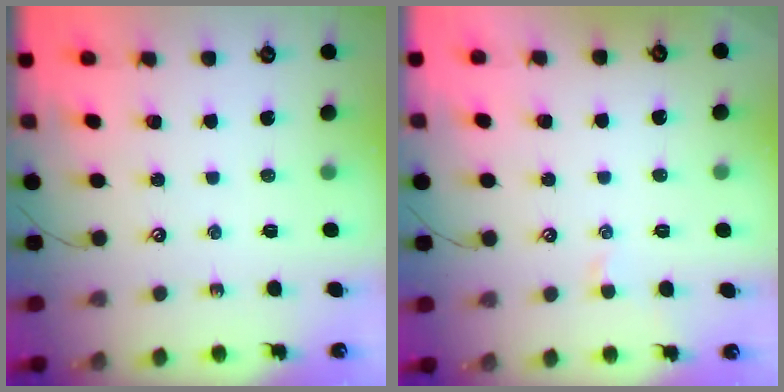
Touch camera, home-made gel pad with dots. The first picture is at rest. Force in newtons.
{"total": 0.6, "press": 0.3, "slide": 0.5}